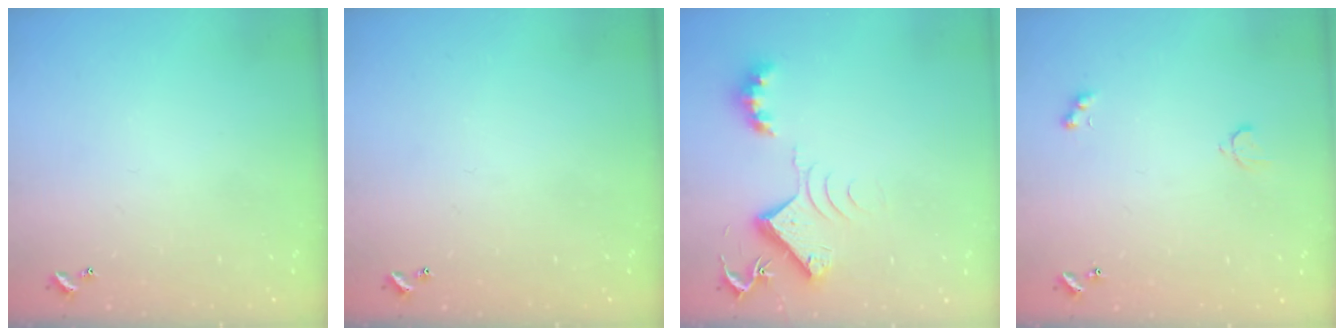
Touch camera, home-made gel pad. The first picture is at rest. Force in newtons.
{"total": 0.0}
{"total": 8.9, "press": 8.9, "slide": 0.5}
{"total": 2.8, "press": 2.8, "slide": 0.6}